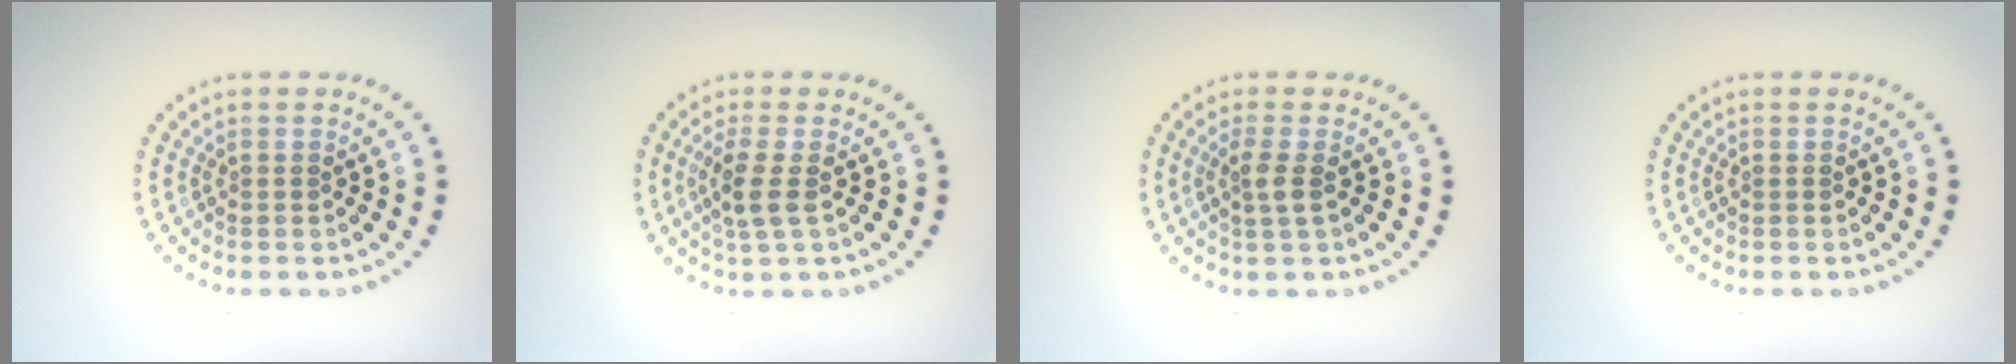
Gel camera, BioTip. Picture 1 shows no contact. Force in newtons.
{"total": 2.4, "press": 2.1, "slide": 1.2}
{"total": 1.7, "press": 1.4, "slide": 0.9}
{"total": 0.0}